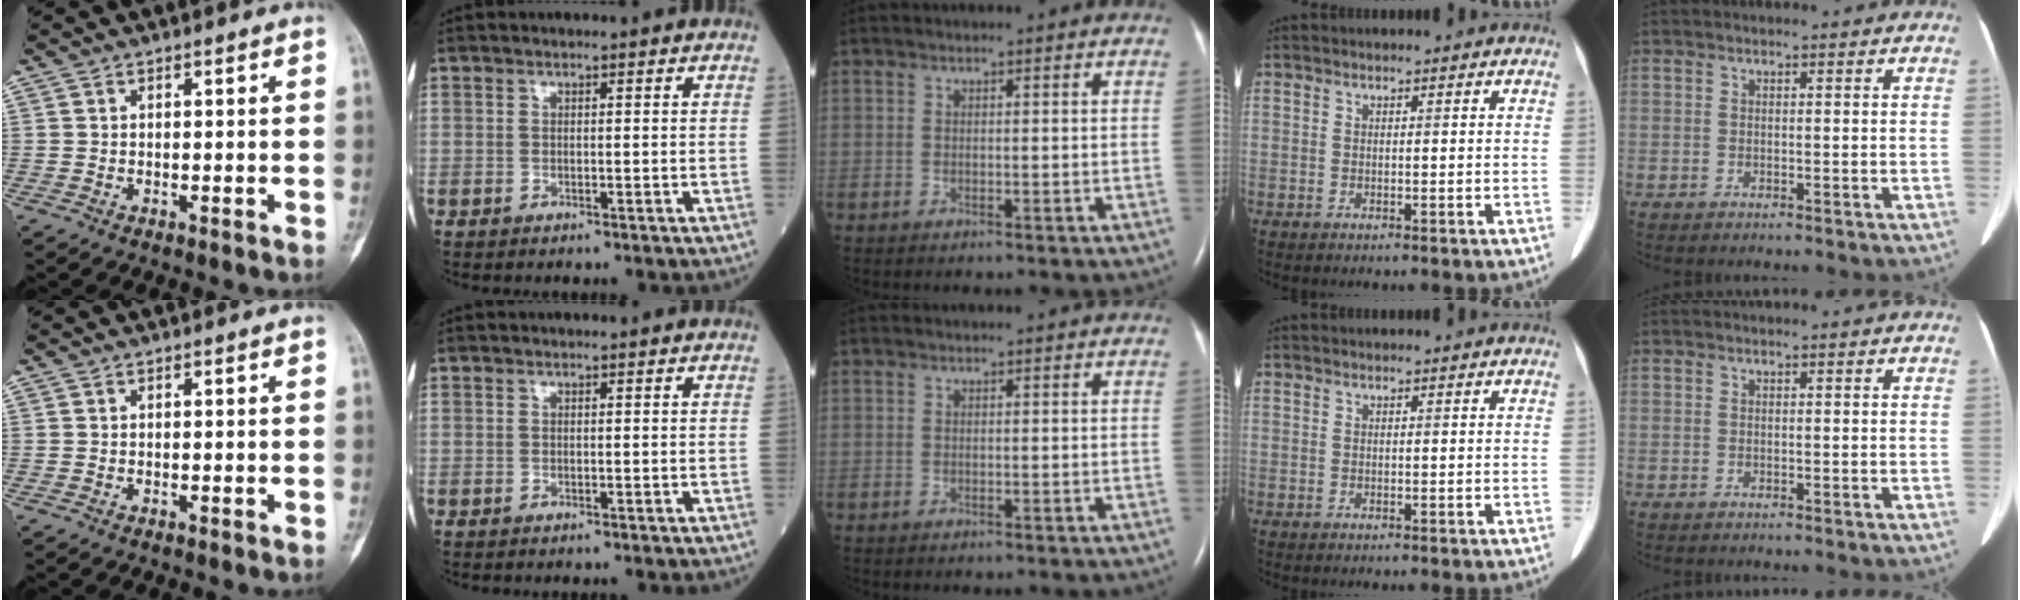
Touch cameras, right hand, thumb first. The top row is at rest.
{}